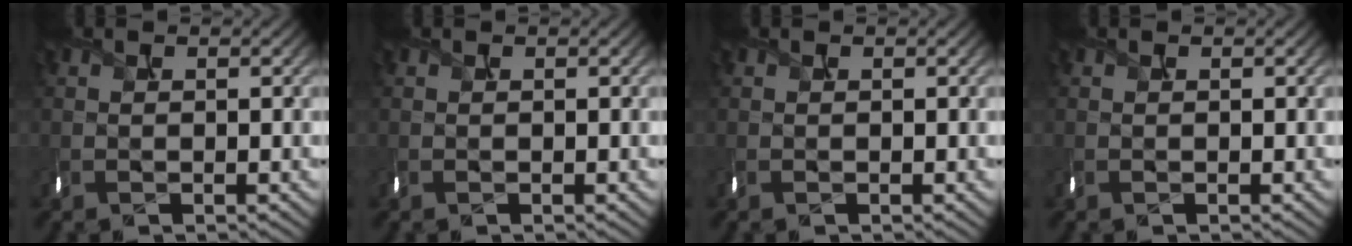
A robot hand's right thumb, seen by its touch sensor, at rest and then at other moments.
{"total": 0.0}
{"total": 0.0}
{"total": 0.0}